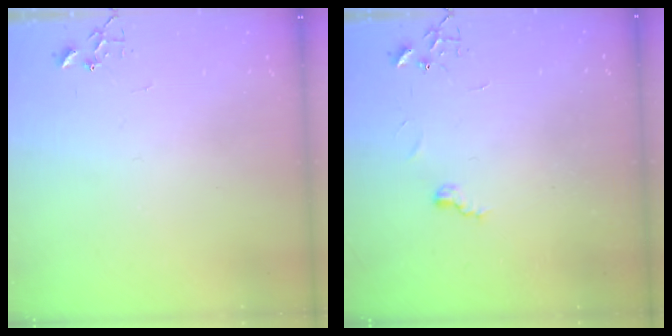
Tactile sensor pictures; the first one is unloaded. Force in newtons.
{"total": 5.9, "press": 5.9, "slide": 0.4}